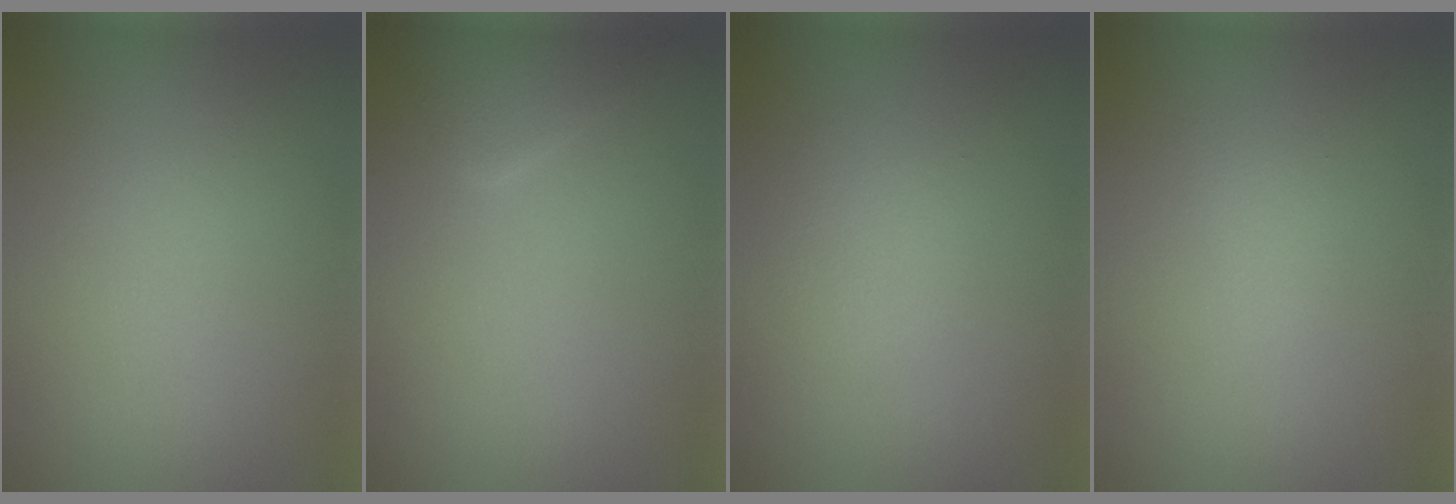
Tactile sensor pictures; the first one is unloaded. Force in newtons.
{"total": 2.3, "press": 2.3, "slide": 0.1}
{"total": 1.5, "press": 1.5, "slide": 0.0}
{"total": 0.9, "press": 0.9, "slide": 0.0}